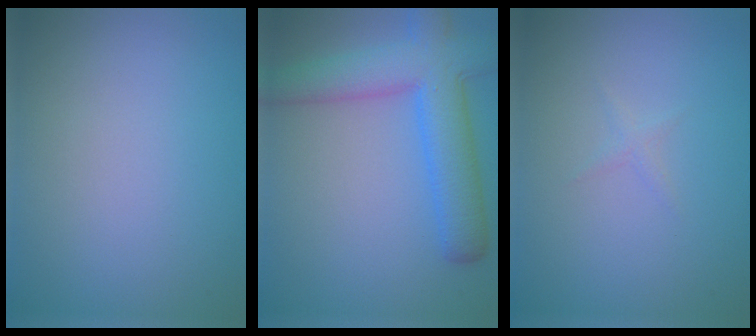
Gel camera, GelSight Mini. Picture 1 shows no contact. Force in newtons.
{"total": 7.3, "press": 7.3, "slide": 0.2}
{"total": 0.6, "press": 0.6, "slide": 0.0}